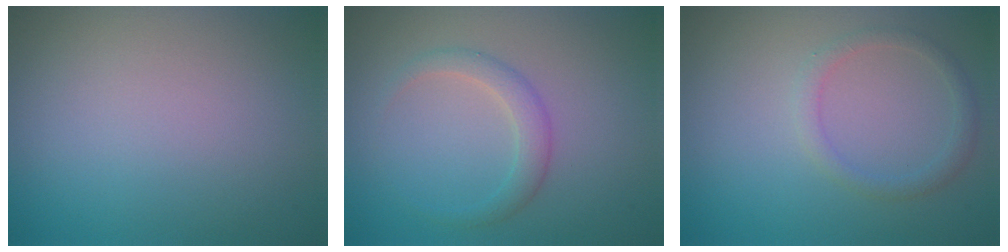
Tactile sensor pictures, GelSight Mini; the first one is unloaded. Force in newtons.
{"total": 2.0, "press": 2.0, "slide": 0.0}
{"total": 1.5, "press": 1.5, "slide": 0.1}